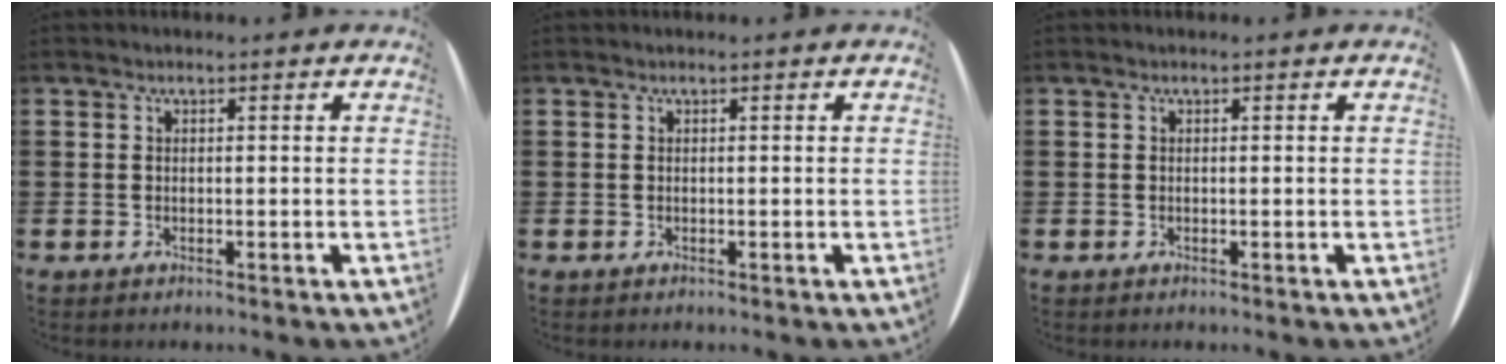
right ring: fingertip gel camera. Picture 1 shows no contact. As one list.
[{"total": 0.0}, {"total": 0.0}]